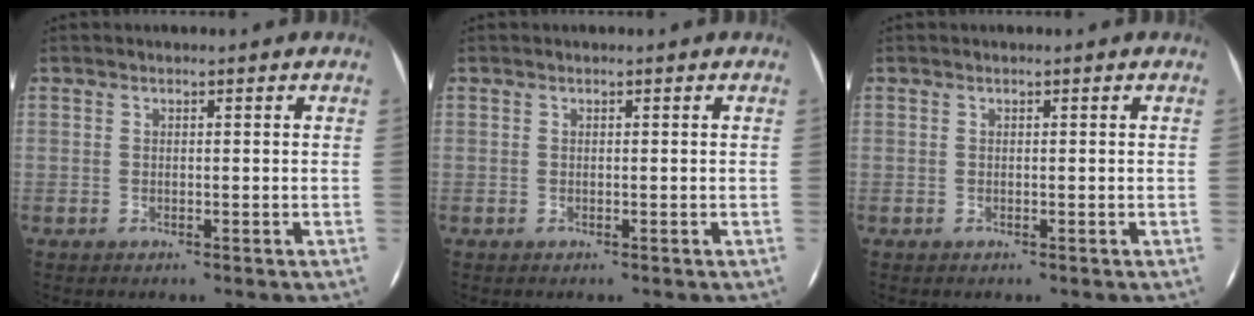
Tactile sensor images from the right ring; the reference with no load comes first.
{"total": 0.0}
{"total": 0.0}